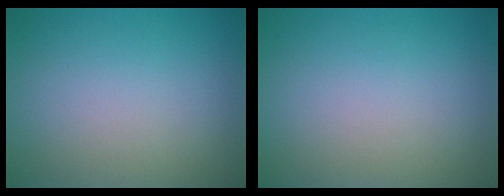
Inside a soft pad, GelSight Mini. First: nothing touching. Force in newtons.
{"total": 0.0}